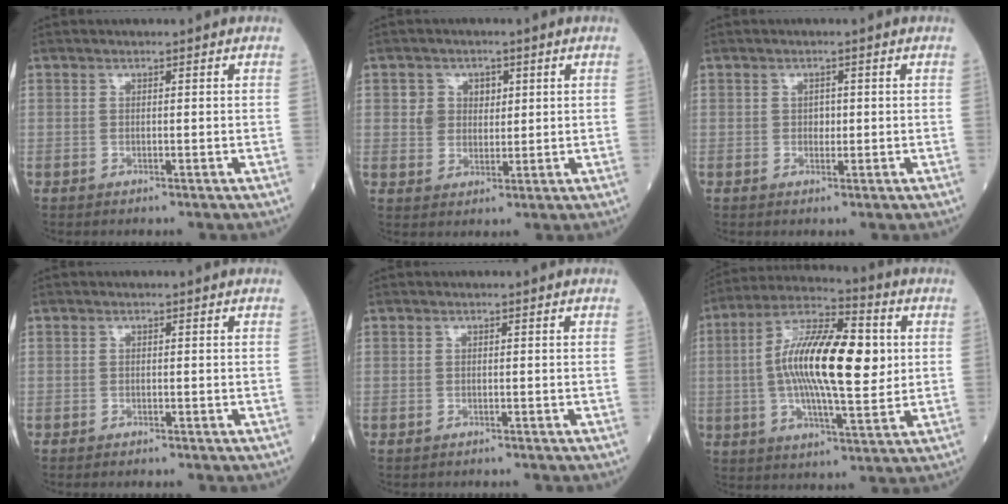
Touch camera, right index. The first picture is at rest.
{"total": 4.1, "force": [1.3, 3.7, 1.2], "torque": [-0.013, 0.008, 0.019]}
{"total": 1.2, "force": [0.0, 0.9, 0.7], "torque": [-0.008, 0.002, -0.001]}
{"total": 0.9, "force": [-0.9, 0.1, 0.3], "torque": [-0.004, -0.001, -0.013]}
{"total": 1.0, "force": [-1.0, 0.3, -0.1], "torque": [-0.001, 0.001, -0.018]}
{"total": 17.4, "force": [1.4, 4.6, 16.7], "torque": [-0.306, 0.017, 0.018]}